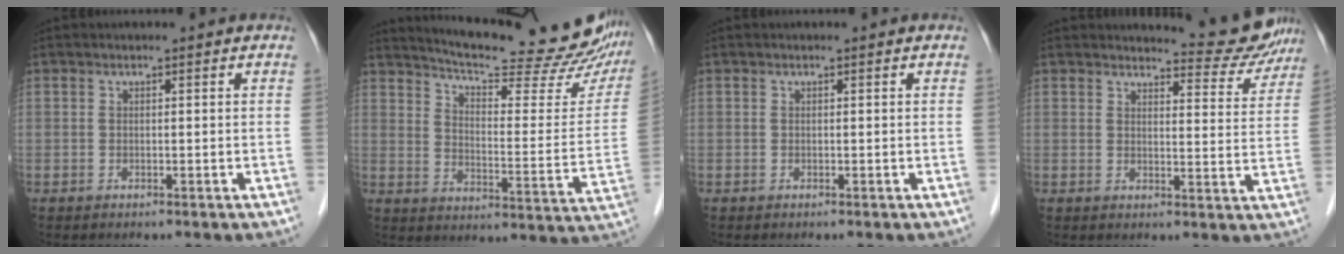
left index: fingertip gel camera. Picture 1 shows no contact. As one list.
[{"total": 25.3, "force": [23.1, 3.6, 9.7], "torque": [-0.142, -0.075, 0.286]}, {"total": 0.0}, {"total": 7.6, "force": [7.6, 1.1, 0.5], "torque": [-0.001, -0.030, 0.082]}]